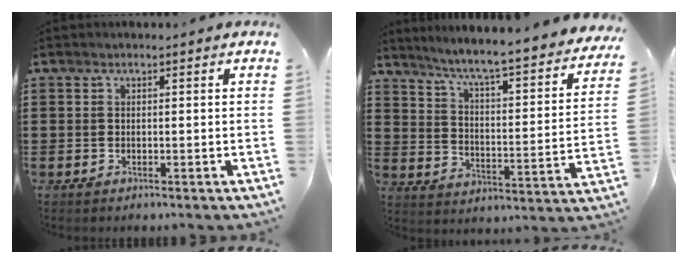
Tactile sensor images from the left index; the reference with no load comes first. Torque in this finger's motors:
{"motor_torque": [0.59, 0.53, 0.64, 0.14]}